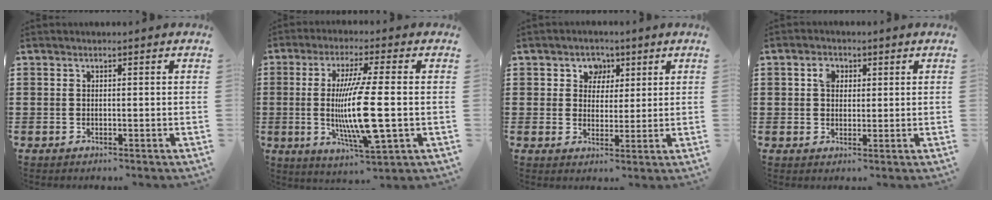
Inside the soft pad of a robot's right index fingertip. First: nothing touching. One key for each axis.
{"total": 12.3, "fx": -1.3, "fy": 1.6, "fz": 12.2, "tx": -0.240, "ty": -0.020, "tz": -0.028}
{"total": 3.7, "fx": 1.6, "fy": 3.3, "fz": 0.7, "tx": -0.026, "ty": 0.009, "tz": 0.025}
{"total": 2.7, "fx": 1.0, "fy": 2.0, "fz": 1.5, "tx": -0.038, "ty": 0.008, "tz": 0.018}